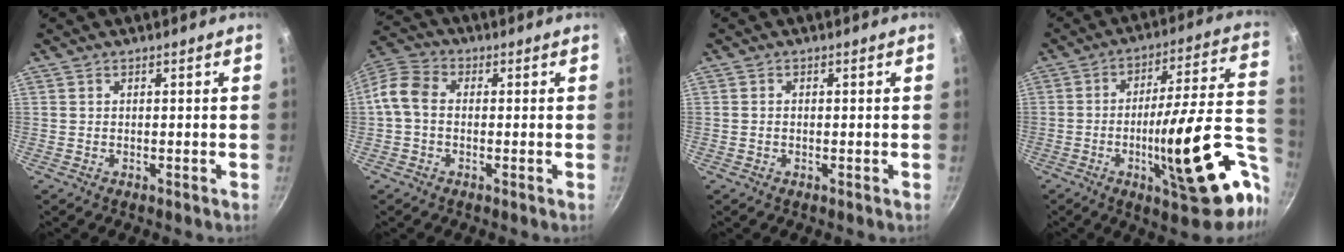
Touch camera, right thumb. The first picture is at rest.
{"total": 6.9, "force": [-0.6, 5.1, 4.6], "torque": [-0.089, 0.025, -0.031]}
{"total": 0.7, "force": [-0.1, 0.5, 0.4], "torque": [-0.007, 0.003, -0.003]}
{"total": 25.0, "force": [-6.7, 6.1, 23.4], "torque": [-0.306, 0.022, -0.092]}